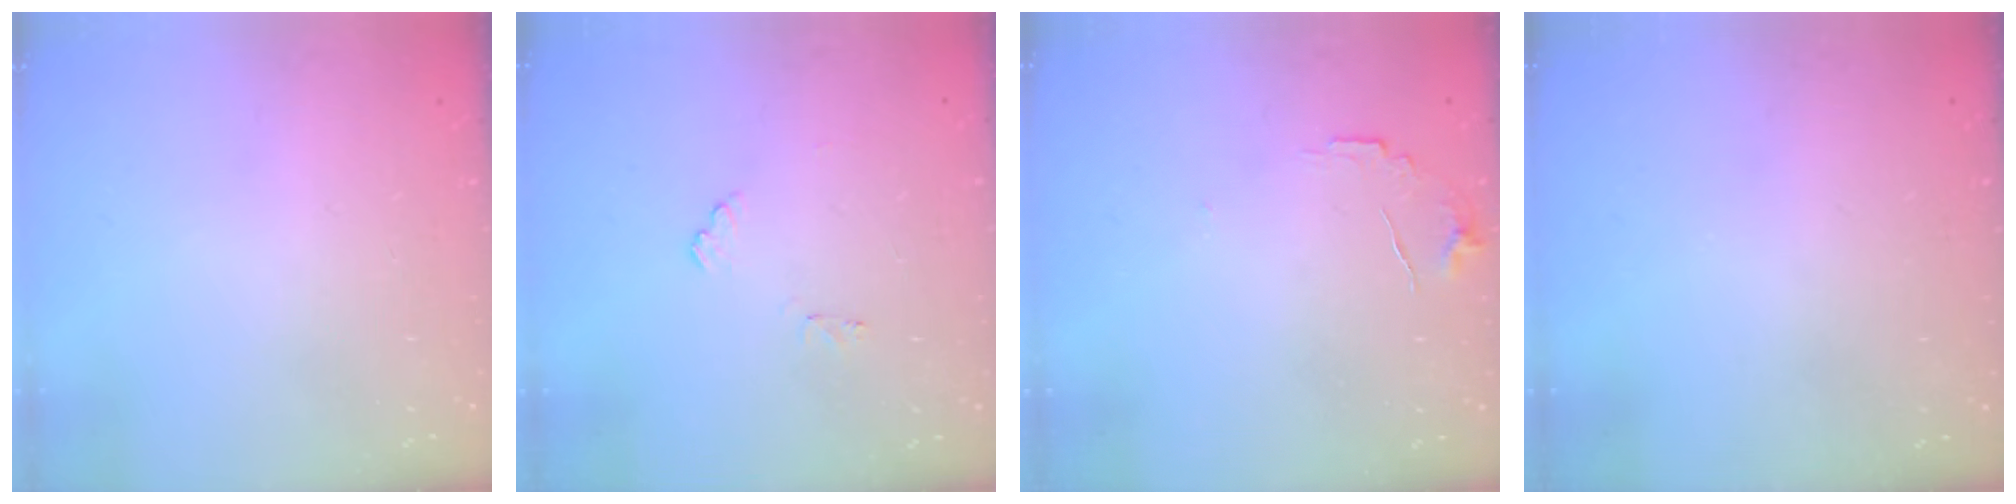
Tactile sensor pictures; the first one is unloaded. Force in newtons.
{"total": 6.9, "press": 6.9, "slide": 0.5}
{"total": 6.3, "press": 6.2, "slide": 0.4}
{"total": 3.7, "press": 3.3, "slide": 1.6}